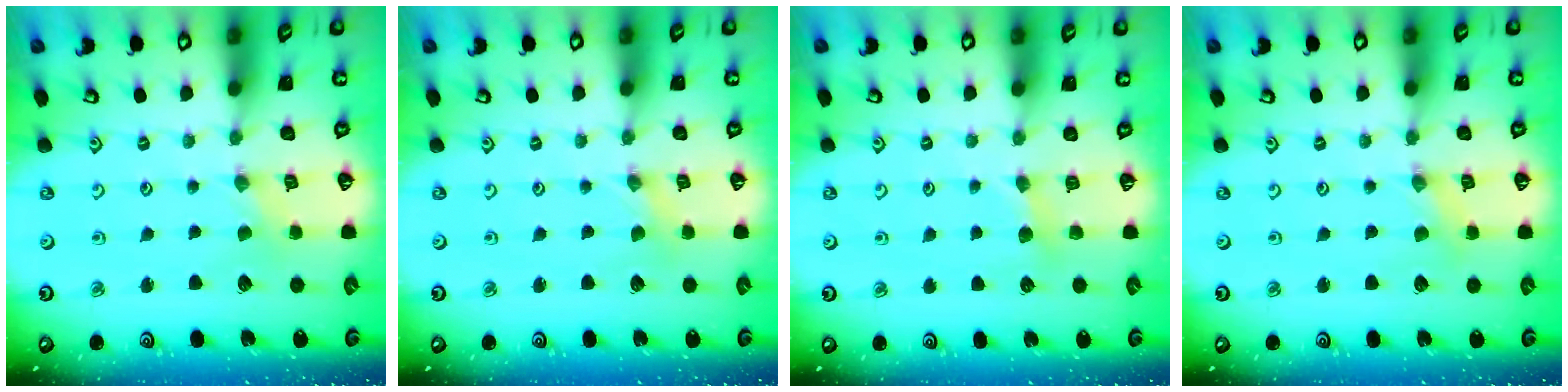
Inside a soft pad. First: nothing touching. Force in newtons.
{"total": 0.0}
{"total": 5.0, "press": 5.0, "slide": 0.7}
{"total": 1.1, "press": 1.1, "slide": 0.2}